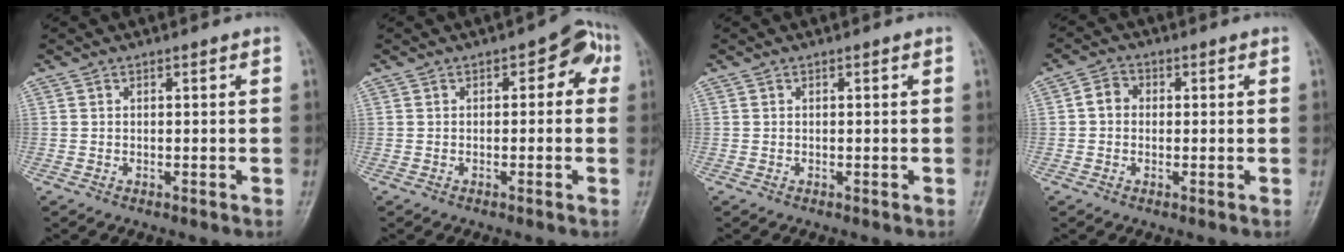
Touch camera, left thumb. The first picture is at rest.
{"total": 5.1, "force": [0.5, 3.2, 3.9], "torque": [-0.014, 0.020, -0.006]}
{"total": 0.0}
{"total": 3.5, "force": [-0.1, 3.1, 1.7], "torque": [-0.015, 0.010, -0.011]}